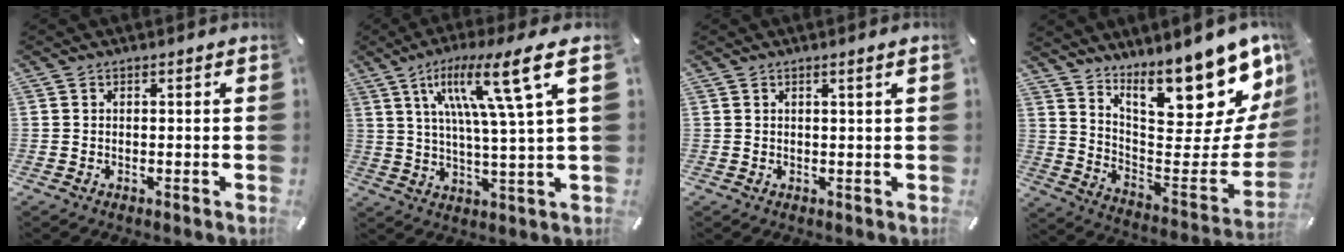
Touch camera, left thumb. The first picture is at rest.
{"total": 18.2, "force": [7.8, 2.5, 16.2], "torque": [-0.279, -0.026, 0.103]}
{"total": 1.3, "force": [0.5, -0.2, 1.2], "torque": [-0.021, -0.003, 0.009]}
{"total": 20.6, "force": [15.7, 6.9, 11.4], "torque": [-0.126, -0.138, 0.259]}